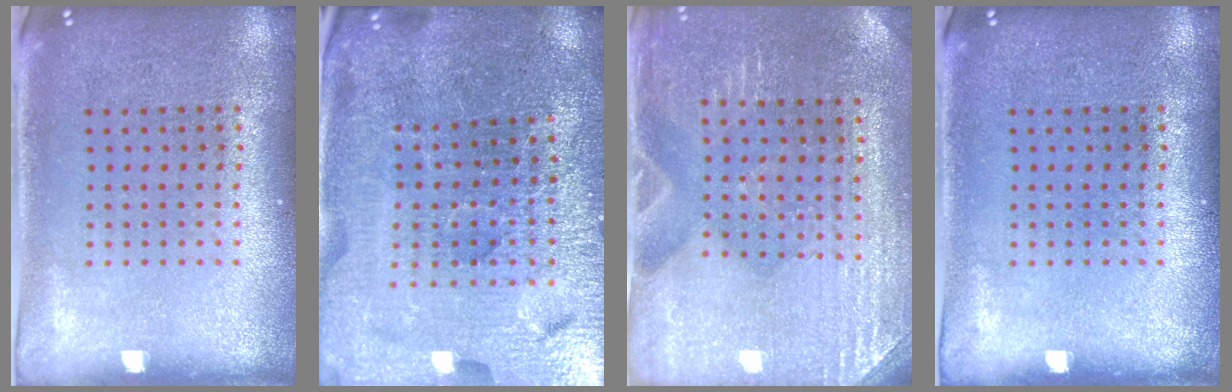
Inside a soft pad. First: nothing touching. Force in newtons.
{"total": 4.8, "press": 4.6, "slide": 1.3}
{"total": 3.0, "press": 2.9, "slide": 0.3}
{"total": 0.0}